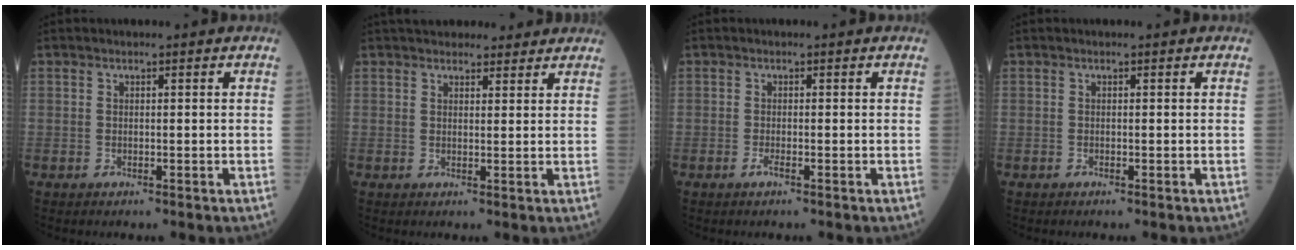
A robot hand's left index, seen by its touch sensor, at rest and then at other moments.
{"total": 9.3, "force": [8.2, 3.1, 3.0], "torque": [-0.028, 0.025, 0.109]}
{"total": 0.6, "force": [-0.4, 0.0, 0.5], "torque": [-0.012, -0.002, -0.007]}
{"total": 0.0}